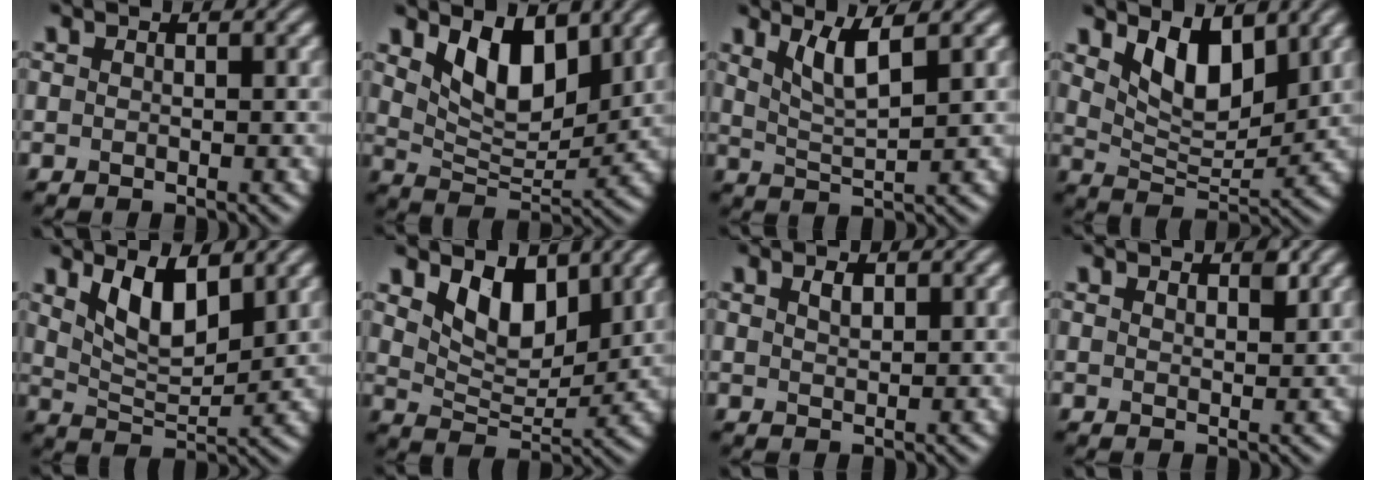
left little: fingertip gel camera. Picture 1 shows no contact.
{"total": 6.4, "force": [3.0, 3.3, 4.6], "torque": [-0.087, -0.014, 0.051]}
{"total": 3.4, "force": [1.9, 0.6, 2.8], "torque": [-0.053, -0.004, 0.041]}
{"total": 5.8, "force": [3.0, 2.8, 4.1], "torque": [-0.083, -0.013, 0.051]}
{"total": 5.3, "force": [2.6, 2.2, 4.0], "torque": [-0.084, -0.006, 0.048]}
{"total": 5.2, "force": [2.8, 2.8, 3.3], "torque": [-0.069, -0.014, 0.044]}
{"total": 1.2, "force": [0.7, 0.5, 0.8], "torque": [-0.019, 0.002, 0.015]}
{"total": 1.3, "force": [0.9, 0.5, 0.8], "torque": [-0.013, 0.000, 0.016]}